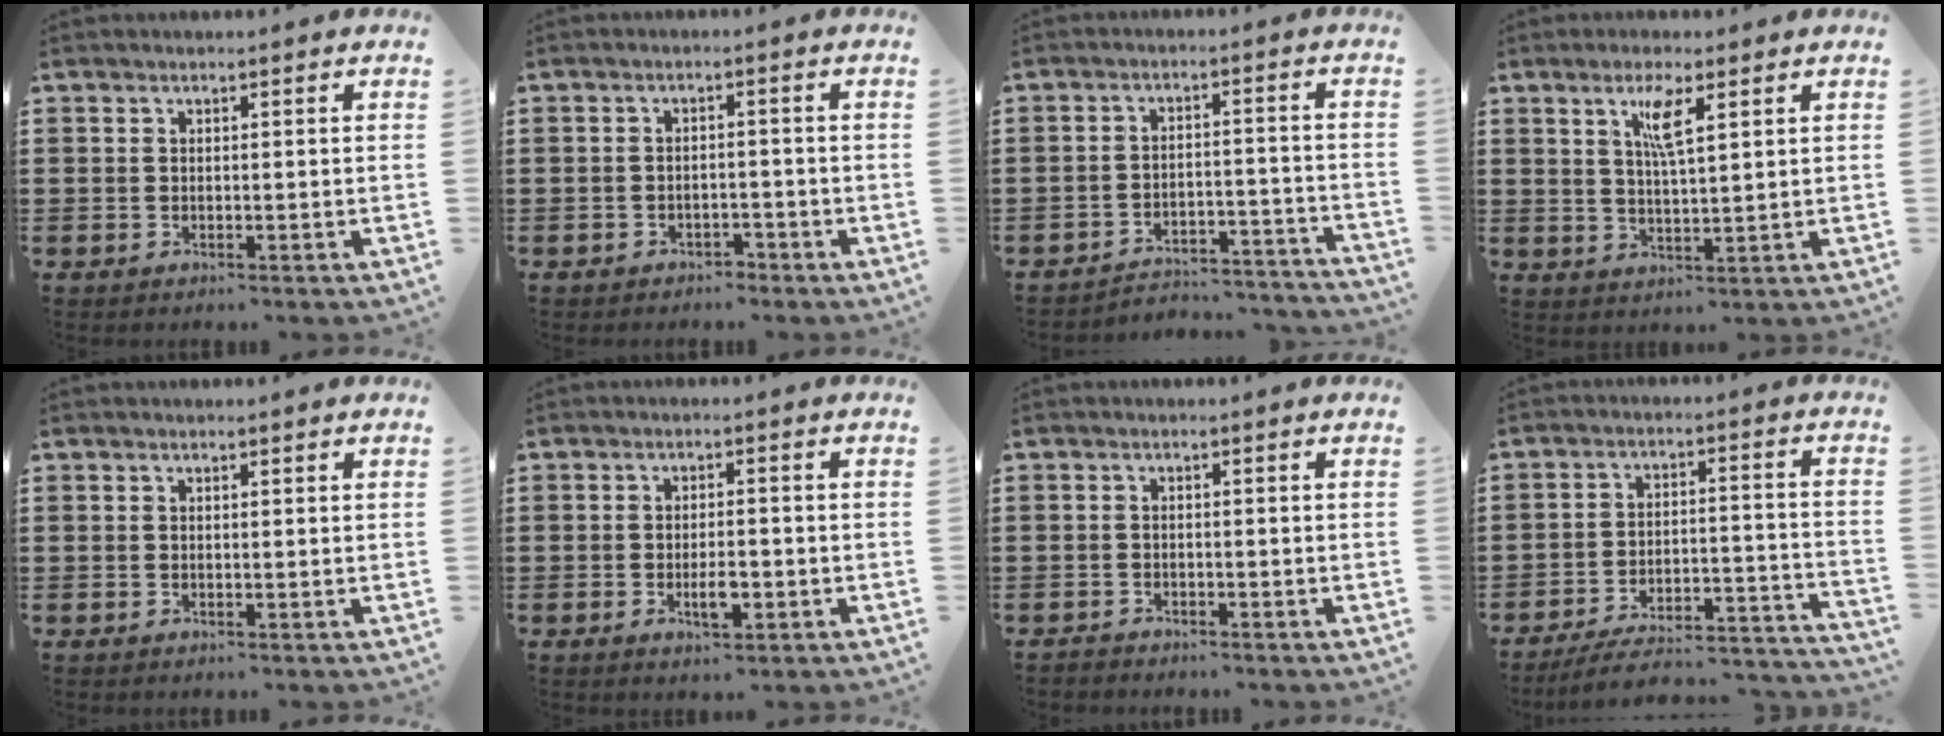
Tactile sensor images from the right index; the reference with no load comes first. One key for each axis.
{"total": 1.9, "fx": -1.7, "fy": 0.9, "fz": 0.1, "tx": -0.009, "ty": 0.001, "tz": -0.037}
{"total": 4.3, "fx": -4.2, "fy": 0.5, "fz": 0.8, "tx": -0.018, "ty": 0.001, "tz": -0.088}
{"total": 4.7, "fx": 2.3, "fy": 0.9, "fz": 4.0, "tx": -0.078, "ty": 0.002, "tz": 0.035}
{"total": 0.0}
{"total": 3.8, "fx": -1.2, "fy": 1.3, "fz": 3.3, "tx": -0.065, "ty": 0.002, "tz": -0.022}
{"total": 1.2, "fx": -1.2, "fy": 0.1, "fz": -0.3, "tx": 0.002, "ty": 0.002, "tz": -0.027}
{"total": 5.5, "fx": -5.0, "fy": 0.7, "fz": 2.2, "tx": -0.035, "ty": -0.008, "tz": -0.100}